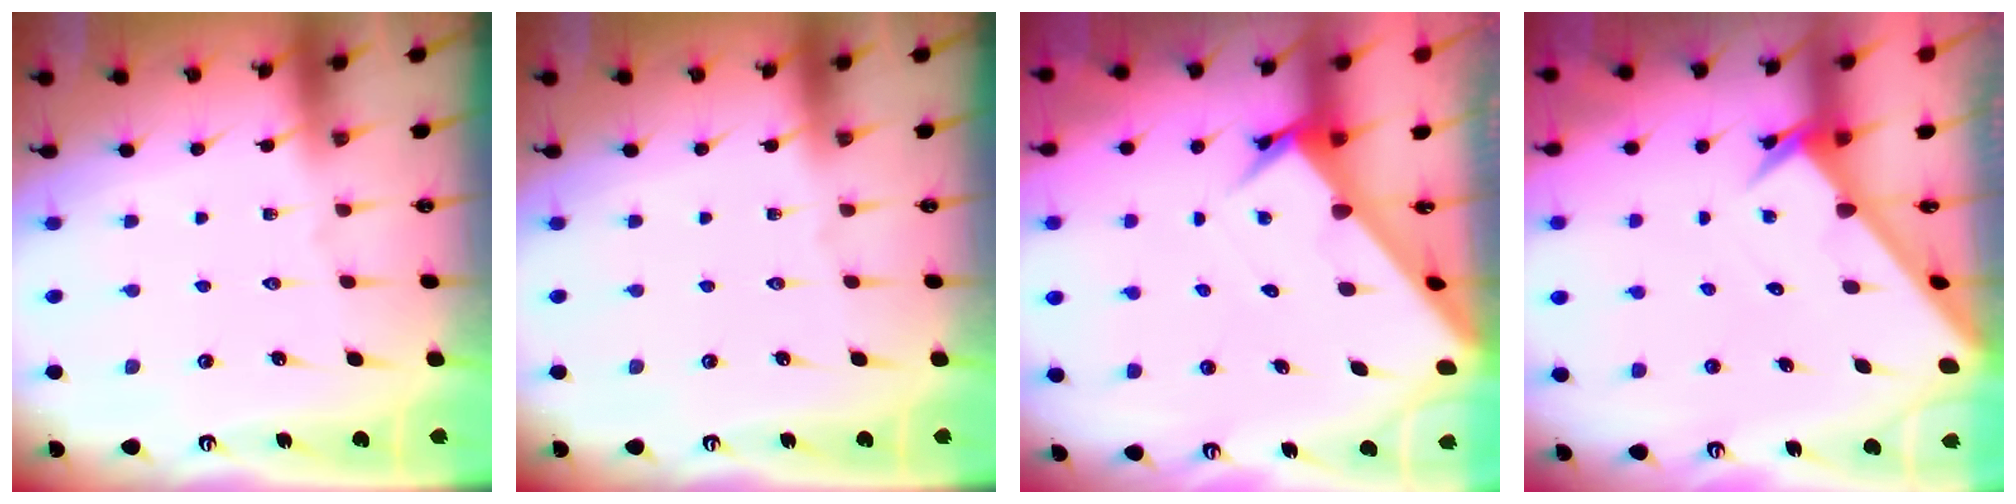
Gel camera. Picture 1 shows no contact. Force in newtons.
{"total": 0.0}
{"total": 3.7, "press": 3.7, "slide": 0.3}
{"total": 2.7, "press": 2.7, "slide": 0.1}